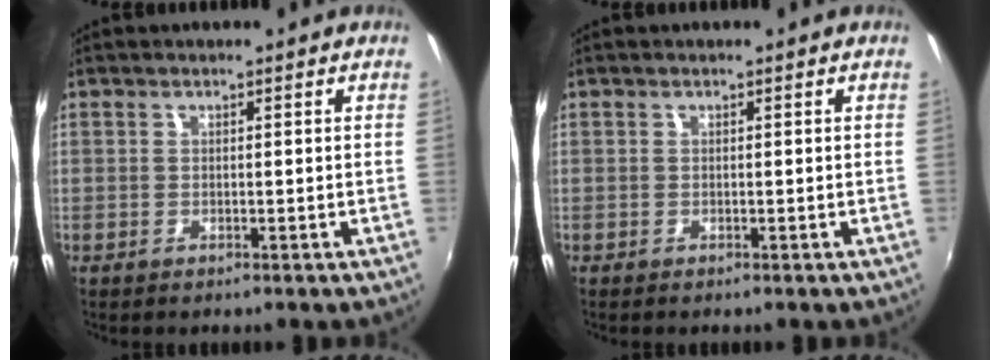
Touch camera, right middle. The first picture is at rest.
{"total": 0.0}